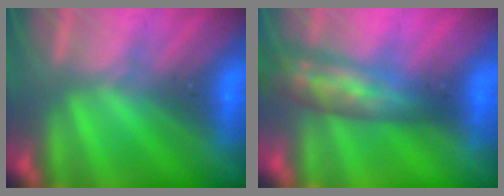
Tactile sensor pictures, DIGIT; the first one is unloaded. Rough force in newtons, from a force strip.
{"total": 2.9}